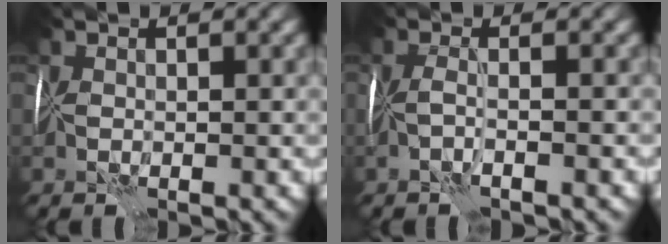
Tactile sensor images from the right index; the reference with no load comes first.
{"total": 1.6, "force": [-1.0, -1.3, 0.1], "torque": [-0.002, -0.002, -0.025]}